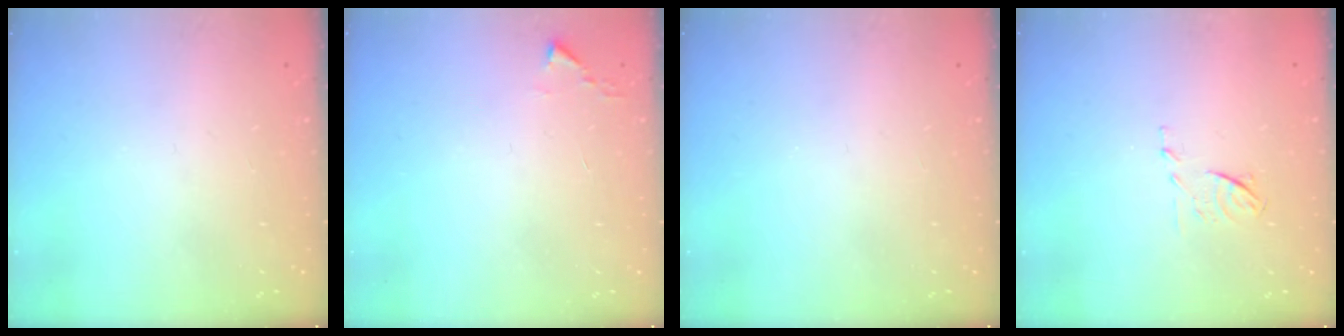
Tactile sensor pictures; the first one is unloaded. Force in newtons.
{"total": 2.4, "press": 2.4, "slide": 0.3}
{"total": 0.0}
{"total": 4.8, "press": 4.7, "slide": 0.9}